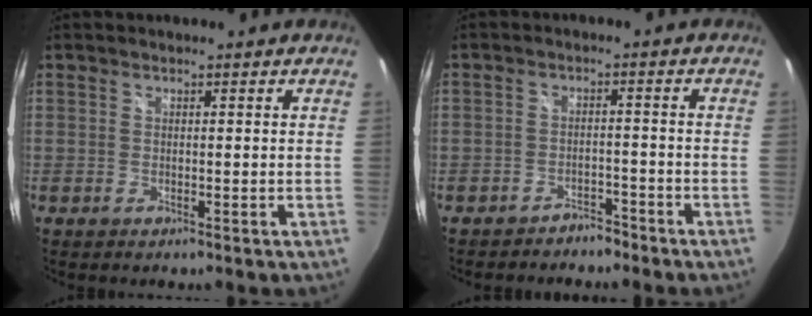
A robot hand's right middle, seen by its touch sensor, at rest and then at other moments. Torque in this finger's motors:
{"motor_torque": [-1.60, -0.54, -1.05, -0.21]}